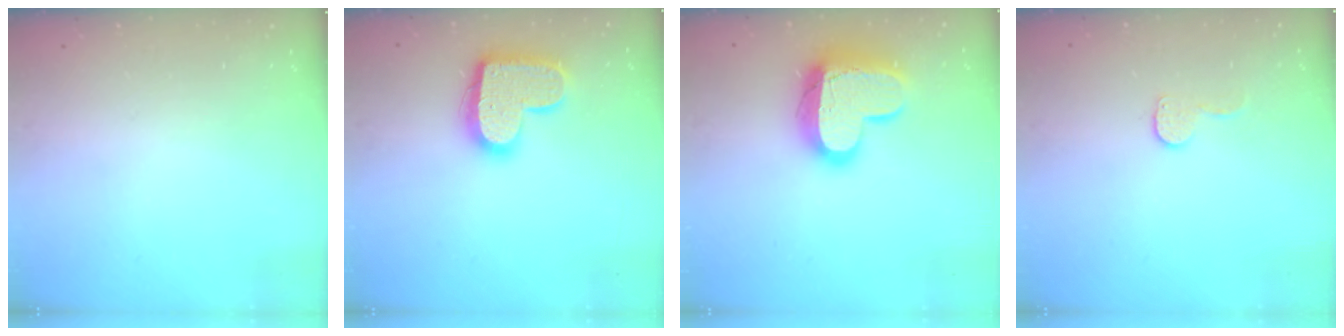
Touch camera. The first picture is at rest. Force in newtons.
{"total": 17.2, "press": 17.2, "slide": 0.9}
{"total": 15.7, "press": 15.7, "slide": 1.2}
{"total": 6.0, "press": 5.9, "slide": 0.5}